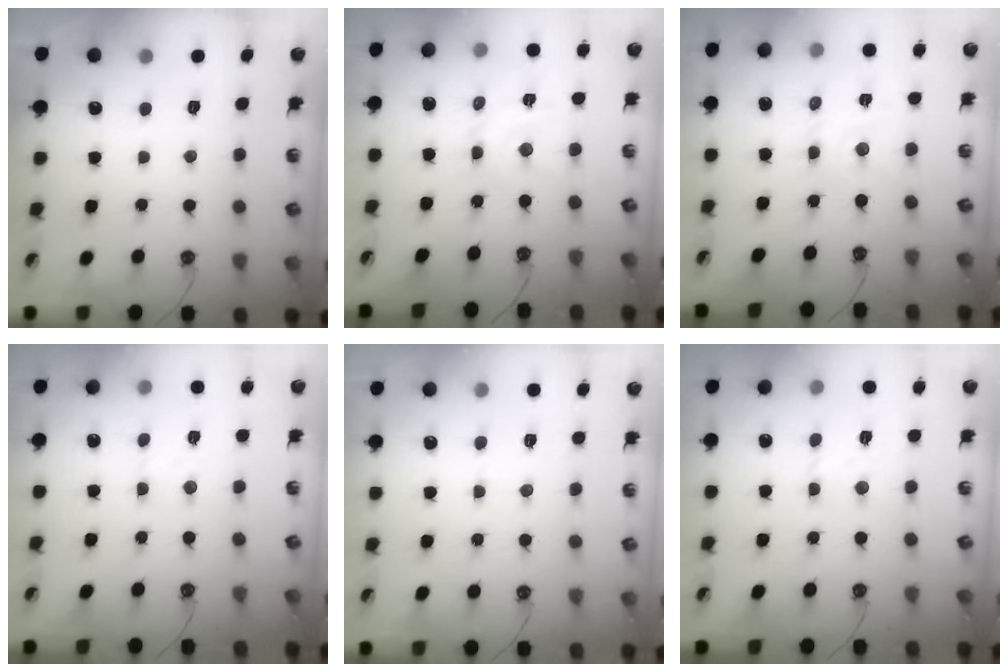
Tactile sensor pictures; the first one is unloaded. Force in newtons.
{"total": 6.6, "press": 6.5, "slide": 1.0}
{"total": 3.0, "press": 3.0, "slide": 0.3}
{"total": 2.9, "press": 2.9, "slide": 0.5}
{"total": 5.1, "press": 5.1, "slide": 0.7}
{"total": 6.4, "press": 6.4, "slide": 0.6}